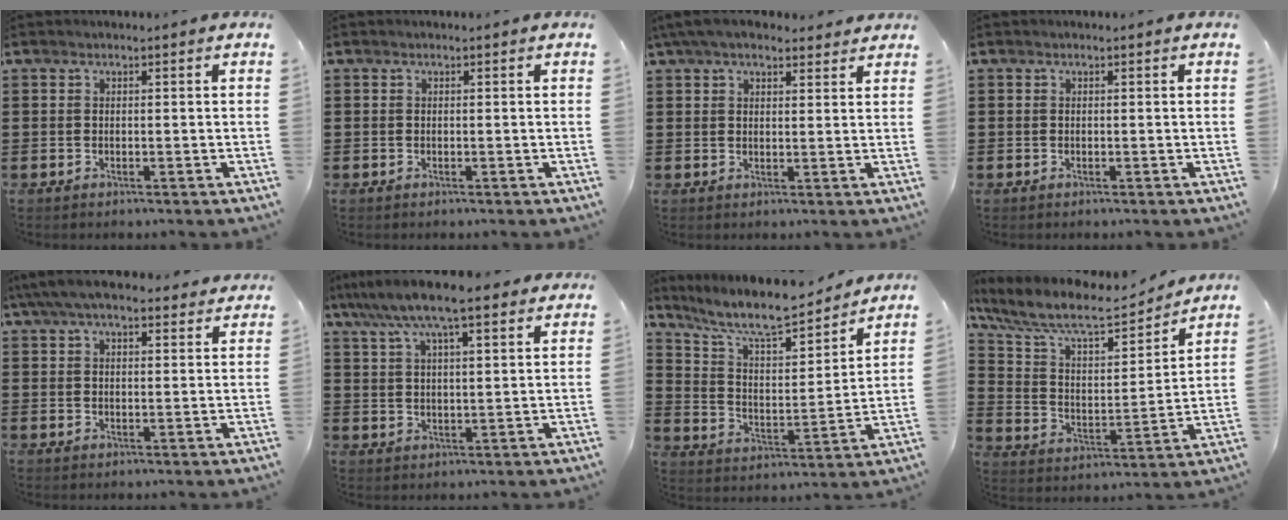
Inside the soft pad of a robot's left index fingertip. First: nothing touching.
{"total": 0.0}
{"total": 5.2, "force": [4.2, 1.5, 2.5], "torque": [-0.061, 0.000, 0.079]}
{"total": 0.0}
{"total": 6.4, "force": [5.3, 1.5, 3.2], "torque": [-0.076, -0.006, 0.099]}
{"total": 9.4, "force": [7.1, 1.7, 5.9], "torque": [-0.132, -0.011, 0.126]}
{"total": 9.4, "force": [8.2, 1.5, 4.3], "torque": [-0.110, -0.052, 0.138]}
{"total": 10.0, "force": [8.4, 2.3, 4.9], "torque": [-0.130, -0.049, 0.143]}